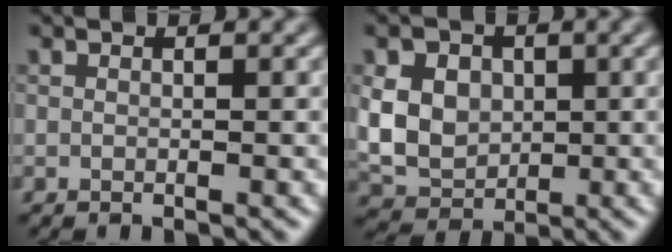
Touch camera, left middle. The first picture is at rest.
{"total": 7.5, "force": [1.4, 5.9, 4.5], "torque": [-0.082, 0.020, 0.014]}